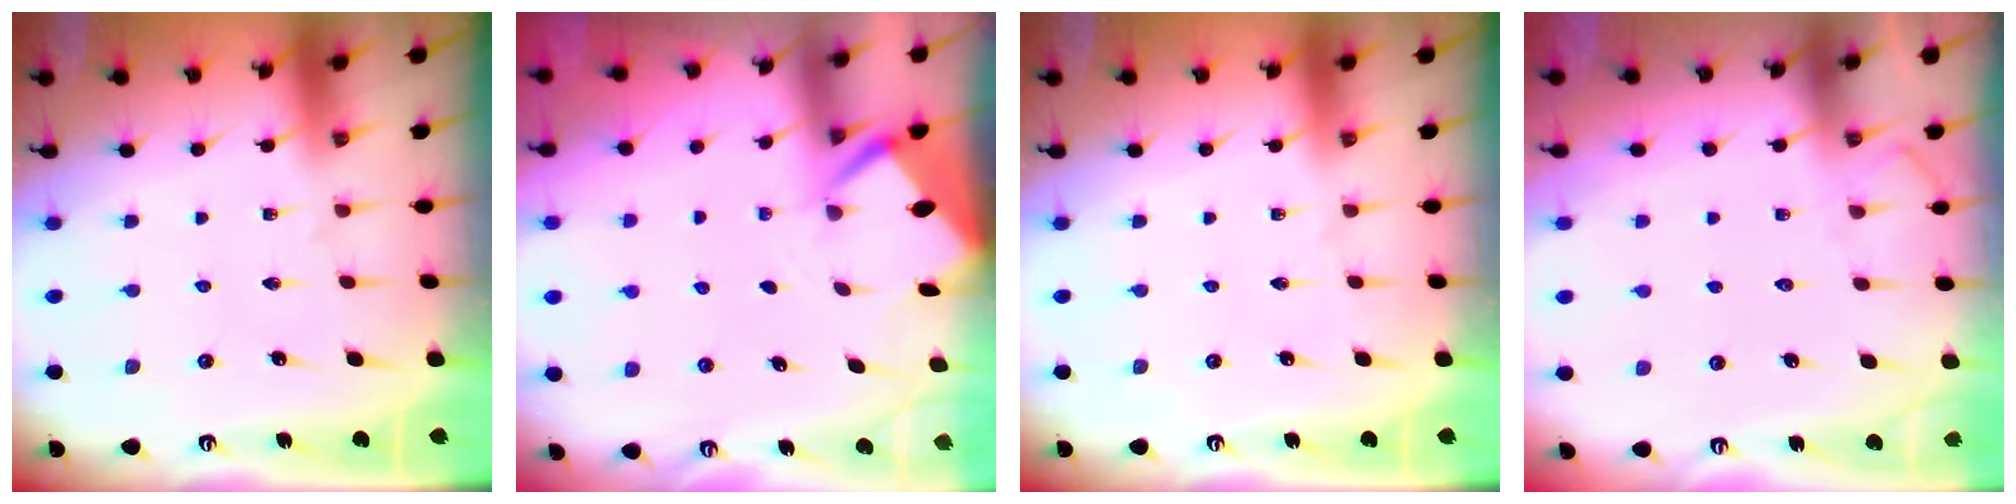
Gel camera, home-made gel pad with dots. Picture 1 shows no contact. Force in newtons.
{"total": 2.7, "press": 2.7, "slide": 0.3}
{"total": 0.0}
{"total": 4.8, "press": 4.8, "slide": 0.6}